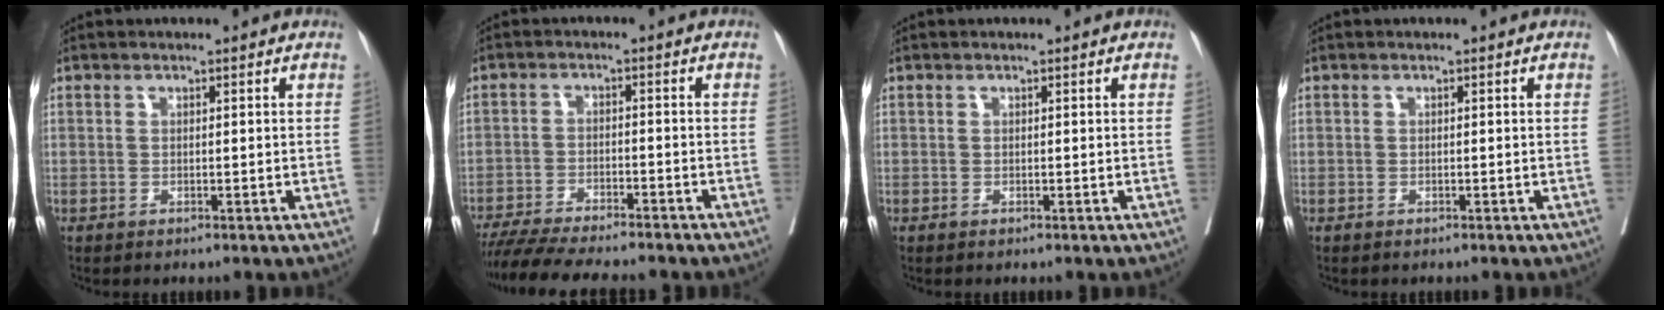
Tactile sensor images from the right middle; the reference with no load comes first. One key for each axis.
{"total": 14.0, "fx": -12.4, "fy": 1.4, "fz": 6.4, "tx": -0.096, "ty": -0.018, "tz": -0.184}
{"total": 0.0}
{"total": 0.0}